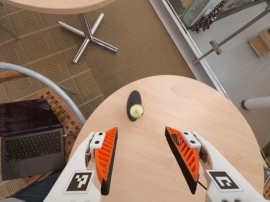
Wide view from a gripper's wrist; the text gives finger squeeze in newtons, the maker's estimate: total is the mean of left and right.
{"total": 0.0}